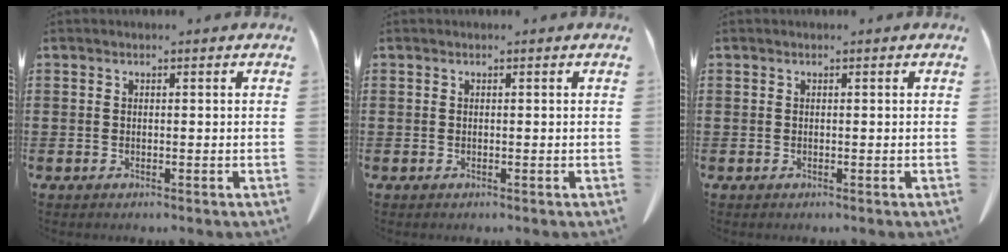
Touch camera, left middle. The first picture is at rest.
{"total": 0.0}
{"total": 0.0}